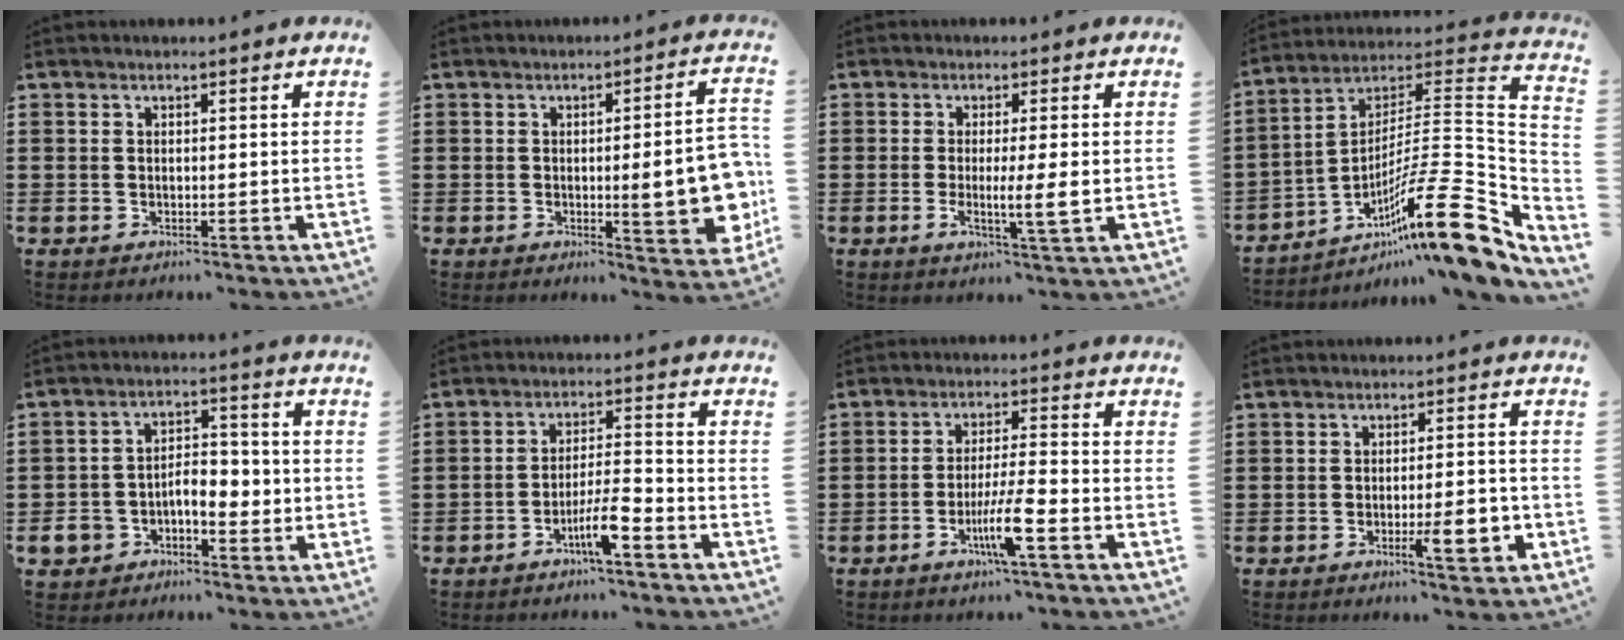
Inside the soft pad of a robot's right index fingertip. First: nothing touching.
{"total": 10.8, "force": [-1.3, 2.5, 10.5], "torque": [-0.136, -0.014, -0.018]}
{"total": 5.2, "force": [-0.5, 0.2, 5.2], "torque": [-0.090, -0.011, -0.011]}
{"total": 17.9, "force": [-8.3, 2.9, 15.5], "torque": [-0.232, -0.006, -0.145]}
{"total": 6.1, "force": [-2.1, 4.4, 3.7], "torque": [-0.071, 0.008, -0.044]}
{"total": 6.1, "force": [-3.5, 0.7, 4.9], "torque": [-0.100, -0.005, -0.067]}
{"total": 7.3, "force": [-3.2, 0.4, 6.6], "torque": [-0.132, -0.015, -0.061]}
{"total": 7.0, "force": [-2.5, 1.7, 6.3], "torque": [-0.079, -0.009, -0.038]}